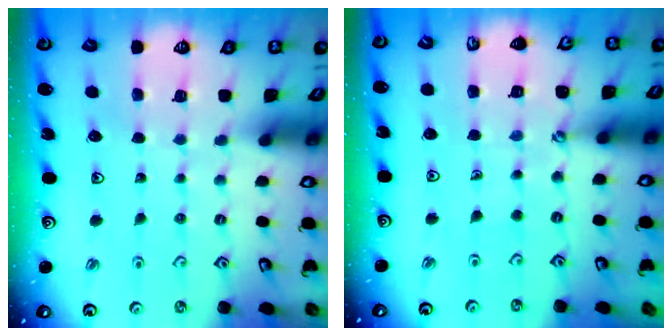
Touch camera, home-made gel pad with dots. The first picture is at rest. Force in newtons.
{"total": 1.6, "press": 1.6, "slide": 0.5}